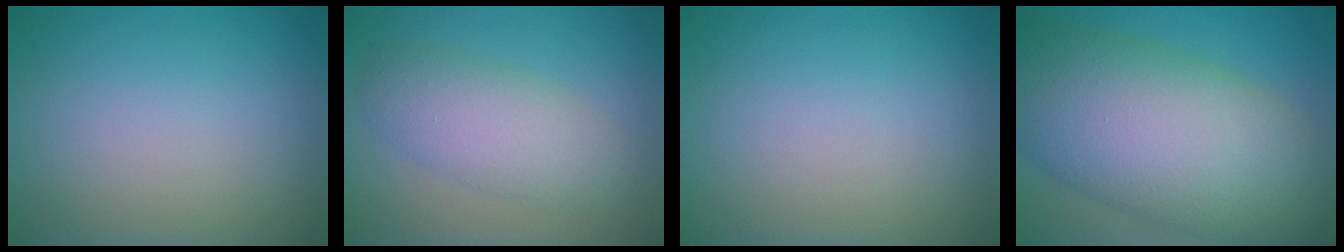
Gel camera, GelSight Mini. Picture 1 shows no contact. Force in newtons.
{"total": 4.4, "press": 4.4, "slide": 0.2}
{"total": 0.0}
{"total": 14.3, "press": 14.3, "slide": 0.5}